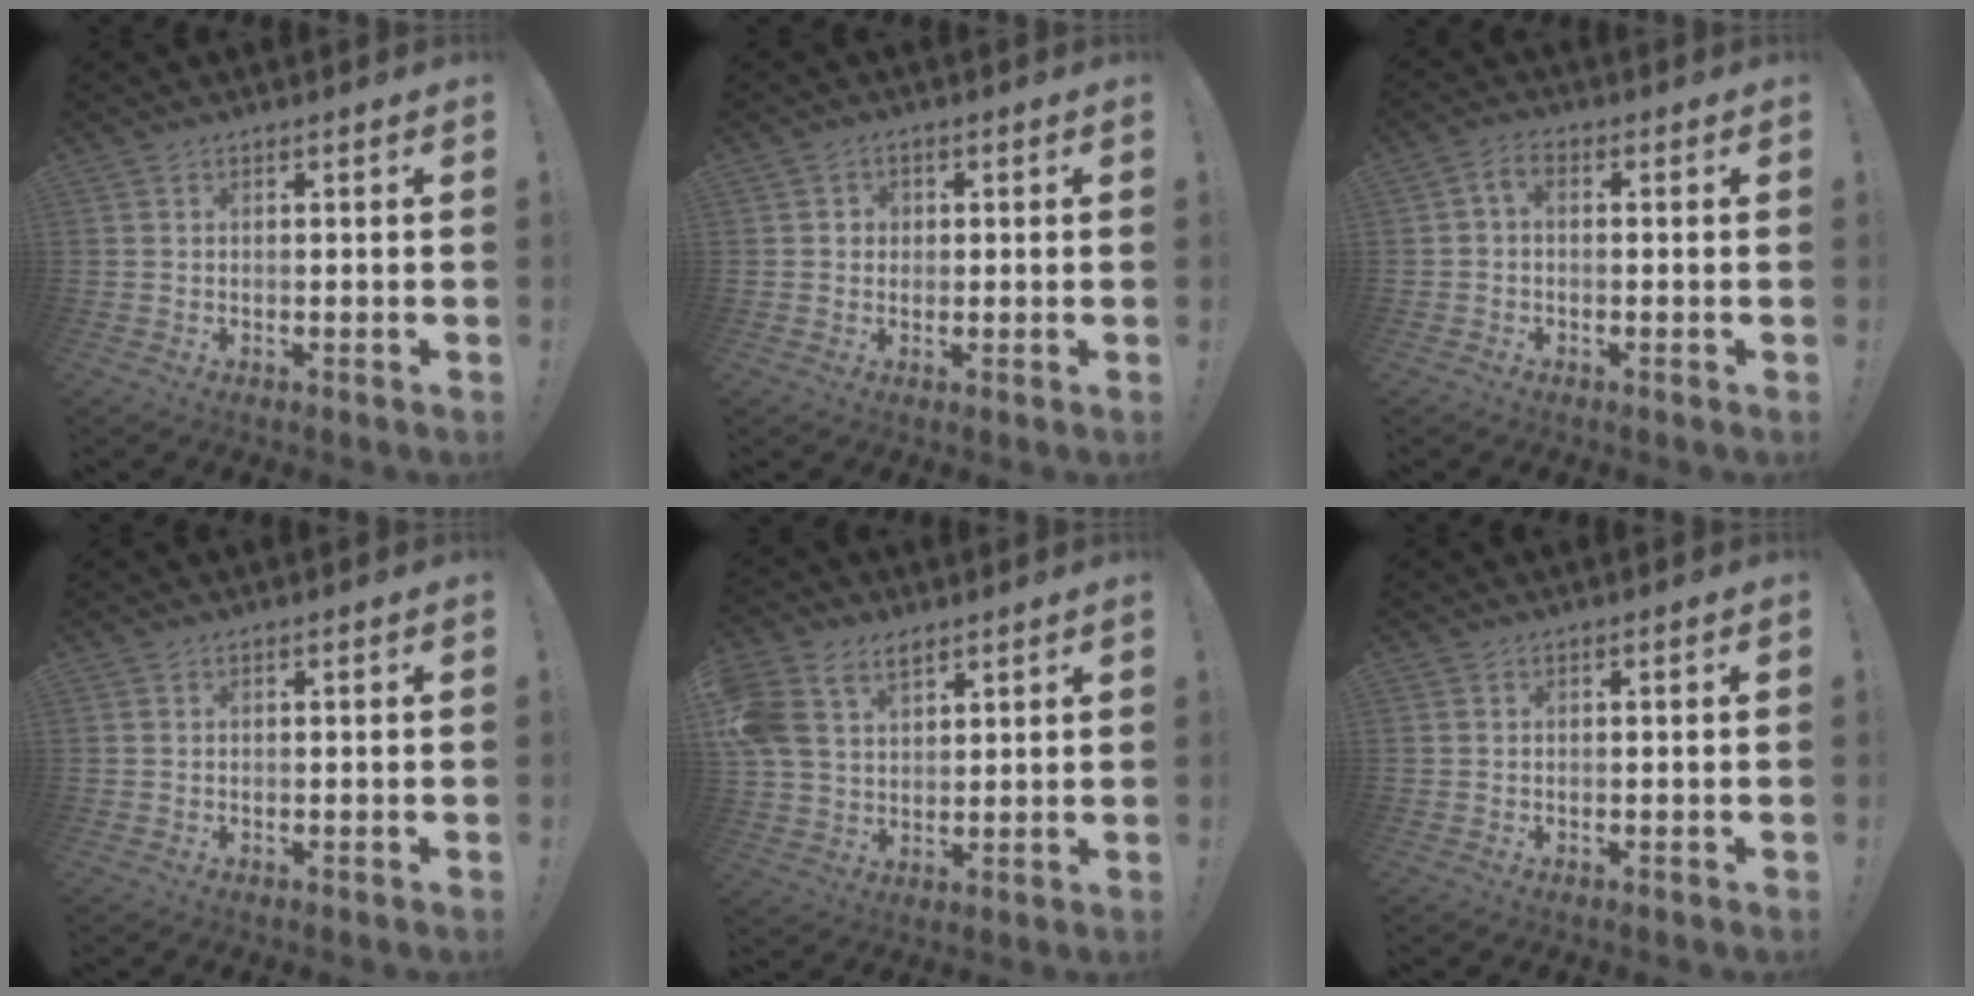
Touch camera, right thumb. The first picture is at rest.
{"total": 2.7, "force": [0.0, 2.5, 0.9], "torque": [-0.011, 0.003, -0.001]}
{"total": 3.0, "force": [-0.1, 1.8, 2.5], "torque": [-0.044, 0.008, -0.001]}
{"total": 0.0}
{"total": 12.1, "force": [6.6, 8.3, 5.9], "torque": [-0.129, -0.023, 0.133]}
{"total": 0.0}